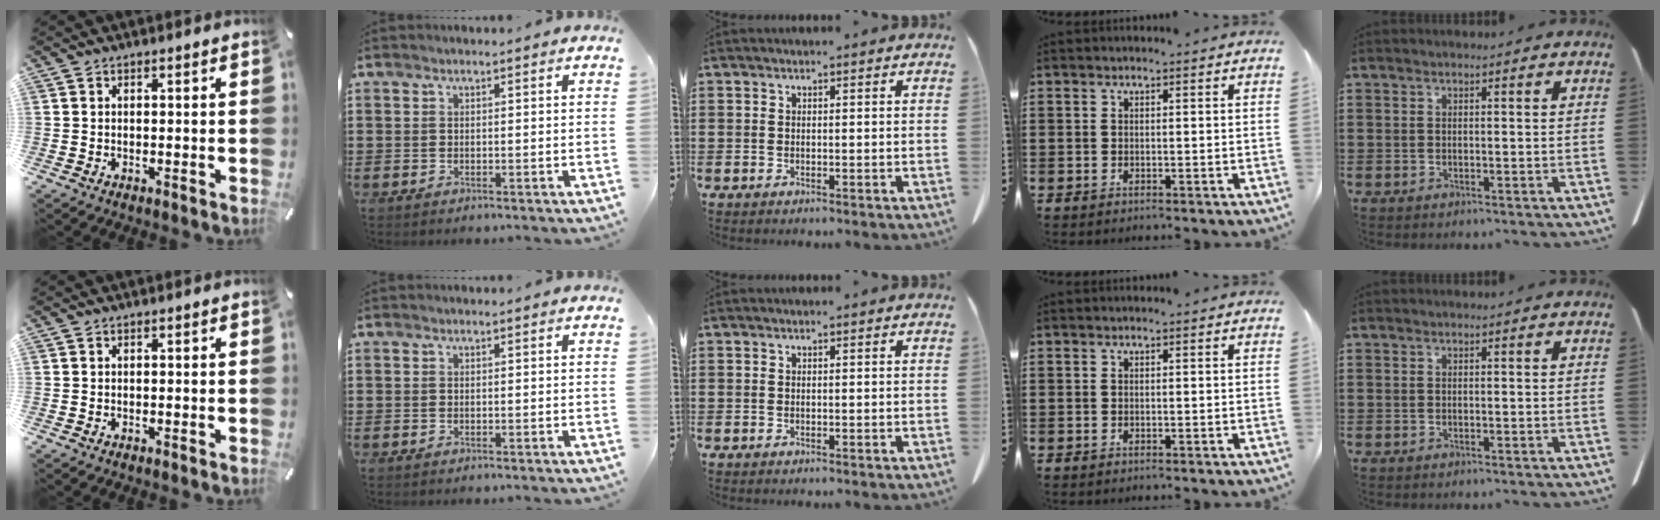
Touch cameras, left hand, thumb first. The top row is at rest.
{}